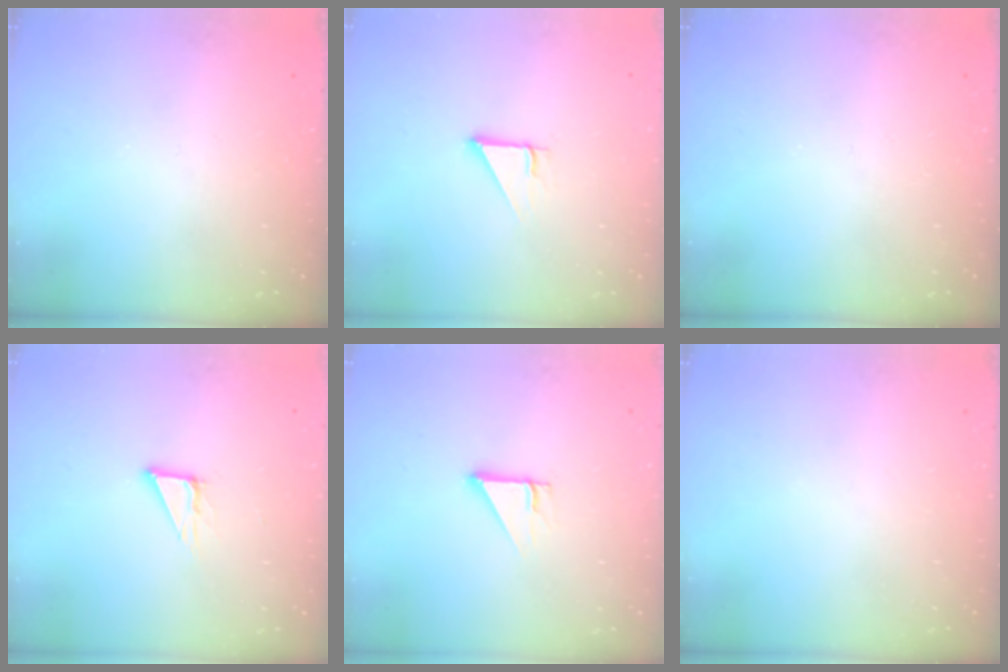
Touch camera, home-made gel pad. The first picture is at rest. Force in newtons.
{"total": 3.0, "press": 3.0, "slide": 0.1}
{"total": 0.0}
{"total": 5.1, "press": 5.1, "slide": 0.5}
{"total": 2.7, "press": 2.7, "slide": 0.1}
{"total": 0.0}